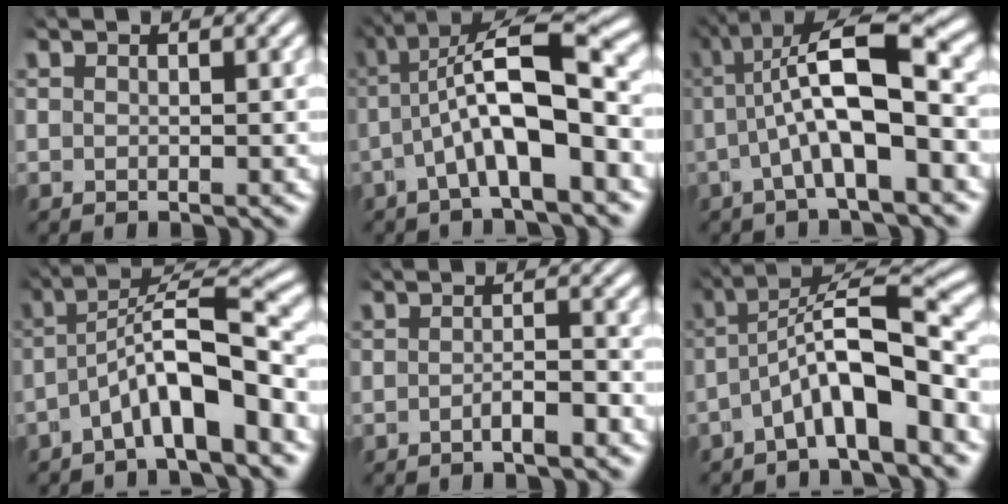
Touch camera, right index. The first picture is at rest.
{"total": 8.7, "force": [0.5, 3.5, 7.9], "torque": [-0.130, 0.002, 0.007]}
{"total": 10.1, "force": [1.8, 4.2, 9.0], "torque": [-0.149, 0.013, 0.021]}
{"total": 5.4, "force": [-1.1, 1.8, 4.9], "torque": [-0.084, -0.001, -0.021]}
{"total": 1.7, "force": [-1.3, 0.2, 1.1], "torque": [-0.014, 0.001, -0.029]}
{"total": 6.0, "force": [-0.7, 2.2, 5.5], "torque": [-0.096, -0.006, -0.010]}